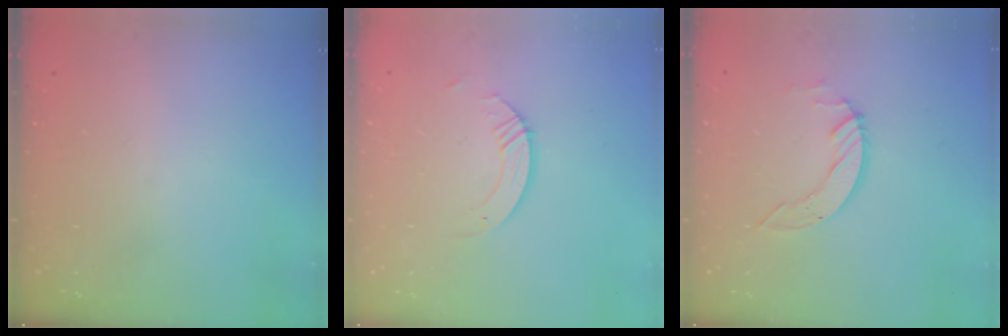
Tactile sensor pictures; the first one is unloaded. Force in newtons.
{"total": 3.7, "press": 3.7, "slide": 0.3}
{"total": 5.4, "press": 5.4, "slide": 0.1}